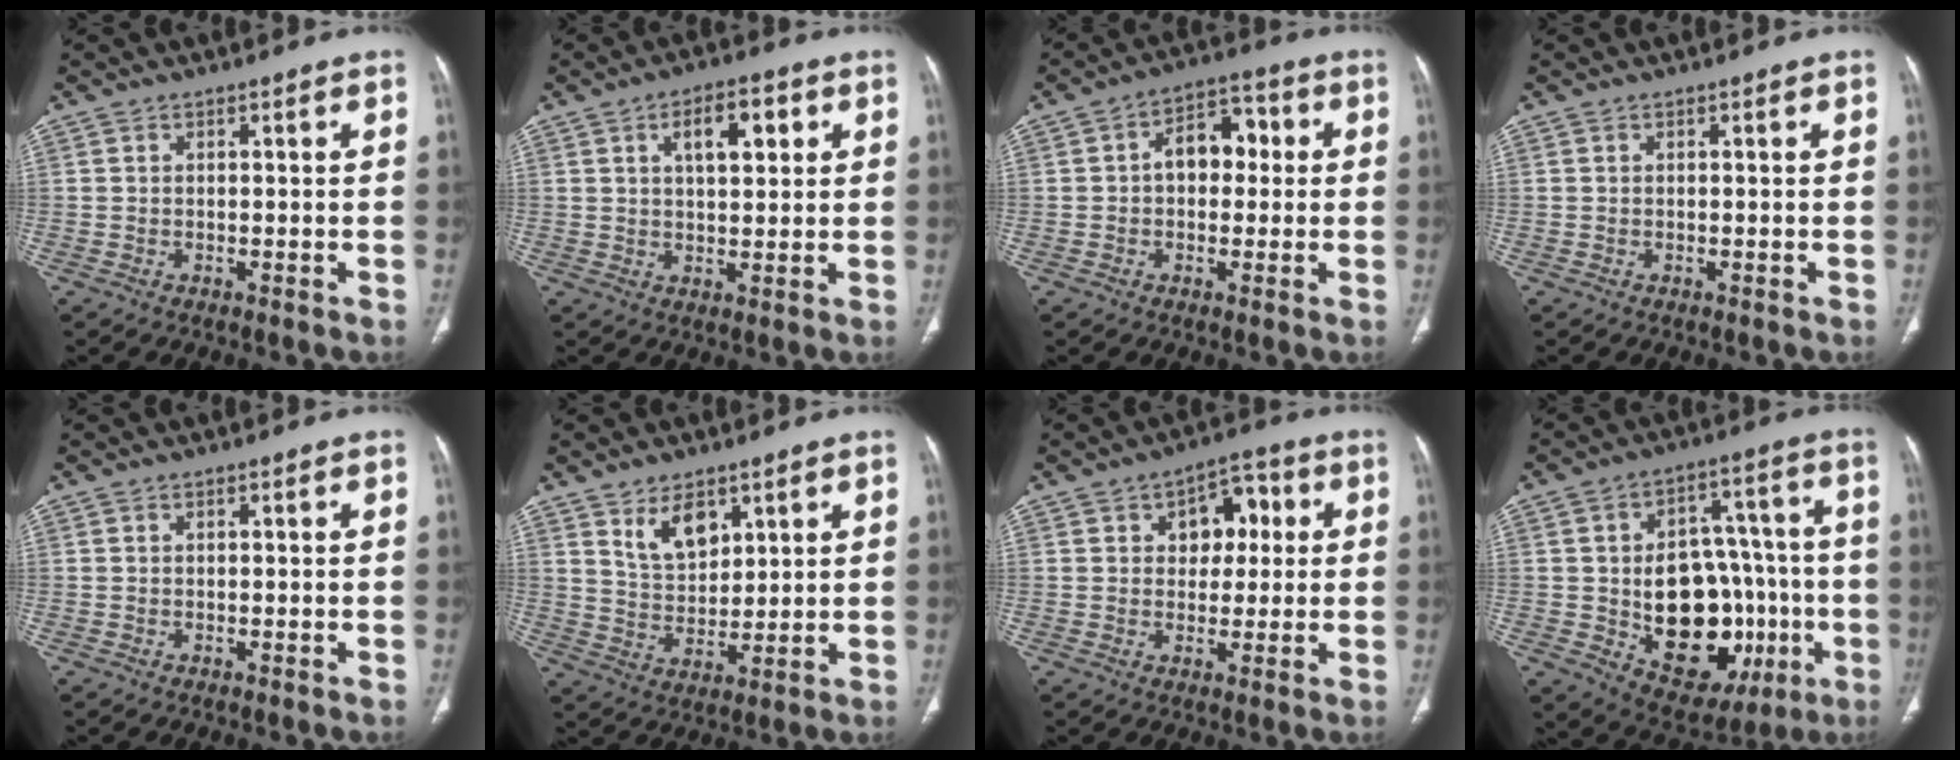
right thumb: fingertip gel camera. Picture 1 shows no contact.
{"total": 7.9, "force": [2.9, 3.7, 6.3], "torque": [-0.079, -0.003, 0.045]}
{"total": 8.5, "force": [0.7, 5.8, 6.2], "torque": [-0.064, 0.028, 0.003]}
{"total": 0.0}
{"total": 0.0}
{"total": 7.9, "force": [4.5, 4.5, 4.6], "torque": [-0.060, -0.034, 0.091]}
{"total": 8.3, "force": [2.1, 5.7, 5.6], "torque": [-0.036, 0.012, 0.025]}
{"total": 23.6, "force": [-4.8, 15.2, 17.4], "torque": [-0.205, 0.033, -0.042]}